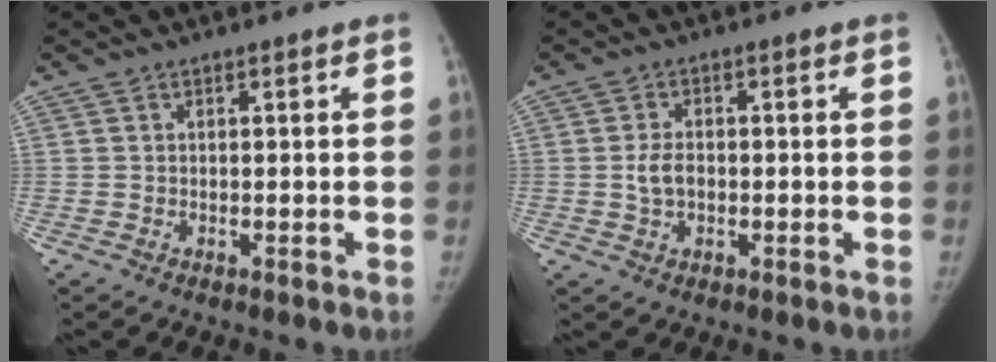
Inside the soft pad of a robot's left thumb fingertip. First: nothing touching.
{"total": 3.6, "force": [-0.3, 2.2, 2.8], "torque": [-0.055, 0.009, -0.005]}